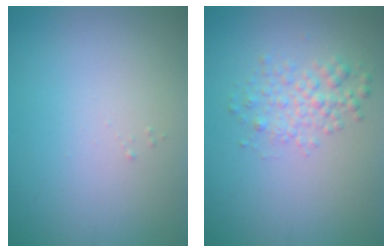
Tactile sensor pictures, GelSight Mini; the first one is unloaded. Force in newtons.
{"total": 2.4, "press": 2.4, "slide": 0.1}